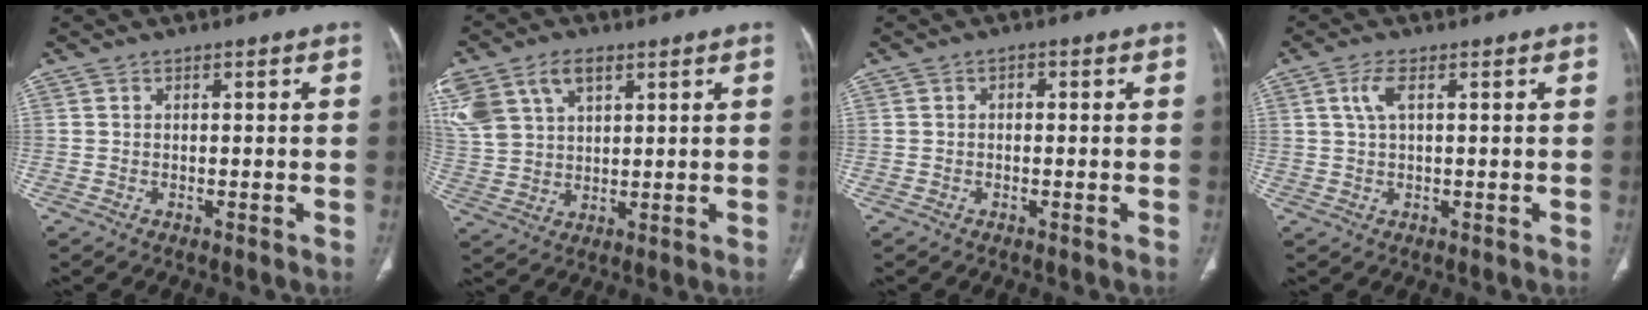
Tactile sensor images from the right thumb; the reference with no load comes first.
{"total": 16.5, "force": [7.9, 10.8, 9.7], "torque": [-0.231, 0.017, 0.159]}
{"total": 1.0, "force": [0.1, 0.7, 0.8], "torque": [-0.008, 0.006, -0.003]}
{"total": 3.3, "force": [1.1, 1.2, 2.9], "torque": [-0.073, 0.010, 0.025]}